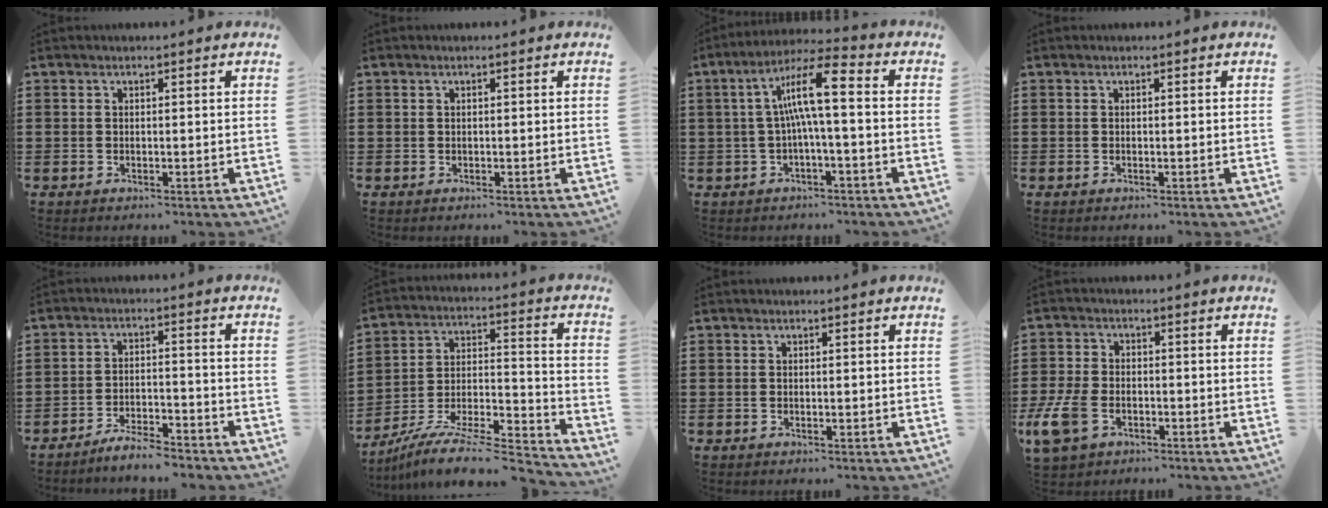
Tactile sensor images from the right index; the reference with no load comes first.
{"total": 0.0}
{"total": 9.5, "force": [0.6, 1.8, 9.3], "torque": [-0.184, 0.010, 0.004]}
{"total": 0.0}
{"total": 4.6, "force": [-4.5, 0.1, 1.2], "torque": [-0.029, 0.001, -0.091]}
{"total": 9.3, "force": [-8.2, 1.3, 4.1], "torque": [-0.067, 0.011, -0.163]}
{"total": 0.0}
{"total": 5.9, "force": [-2.9, 3.4, 3.9], "torque": [-0.113, -0.007, -0.062]}